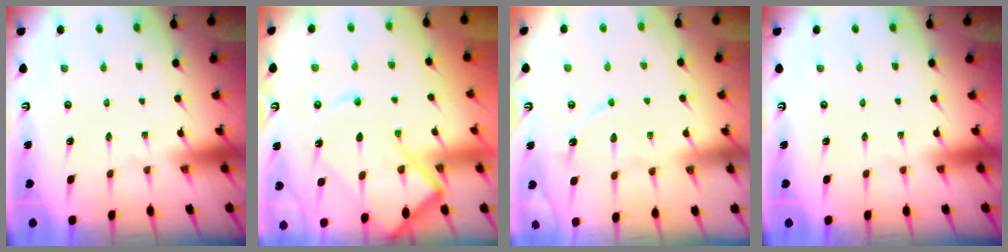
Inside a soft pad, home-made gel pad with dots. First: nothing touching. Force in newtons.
{"total": 12.6, "press": 12.5, "slide": 1.3}
{"total": 7.7, "press": 7.7, "slide": 0.8}
{"total": 0.0}